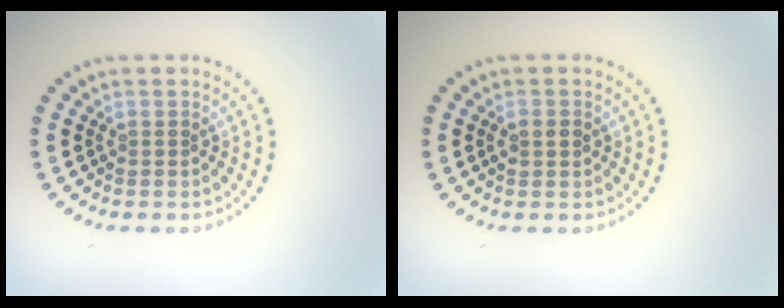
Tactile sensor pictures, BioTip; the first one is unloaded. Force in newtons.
{"total": 1.6, "press": 1.6, "slide": 0.1}